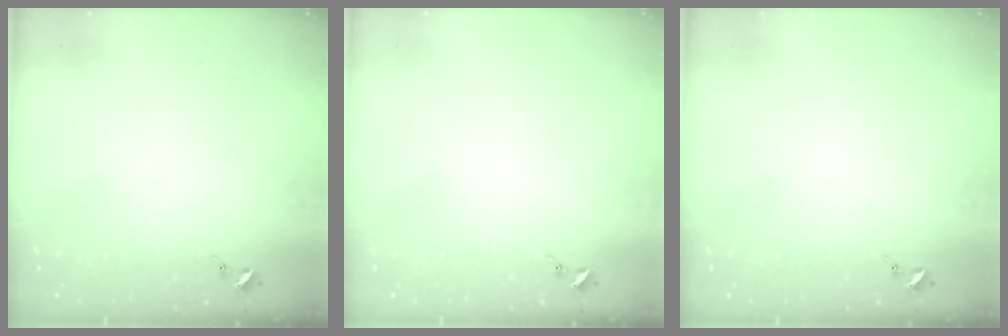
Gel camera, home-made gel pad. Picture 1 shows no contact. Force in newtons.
{"total": 0.0}
{"total": 0.0}